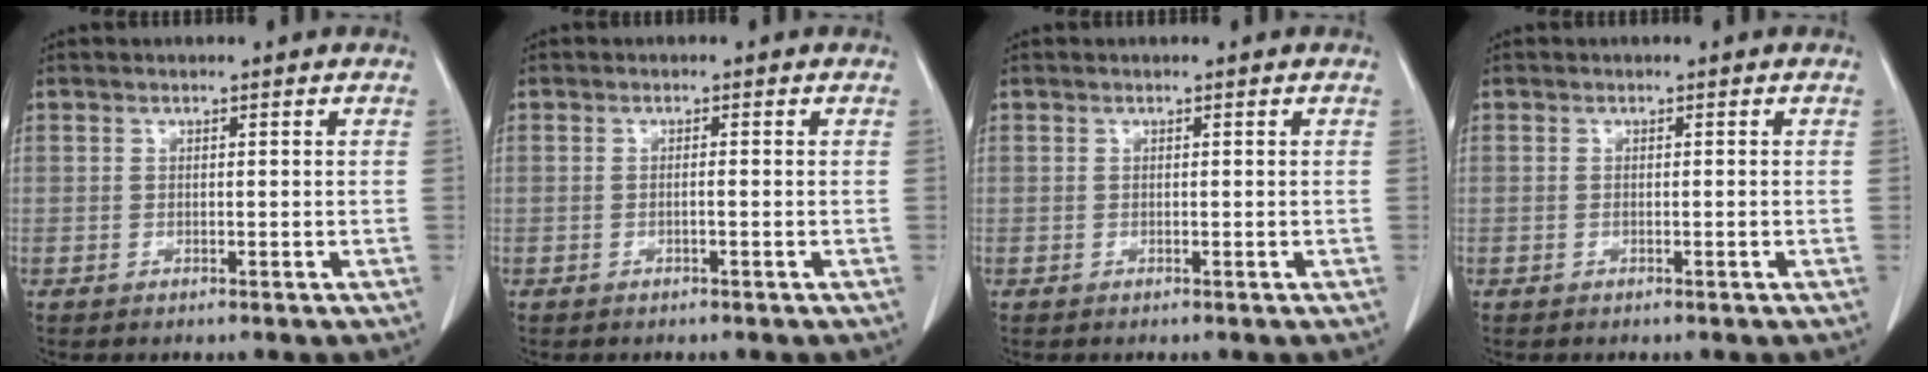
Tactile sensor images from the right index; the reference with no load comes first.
{"total": 0.5, "force": [-0.2, -0.1, 0.5], "torque": [-0.010, 0.001, -0.003]}
{"total": 0.0}
{"total": 0.0}